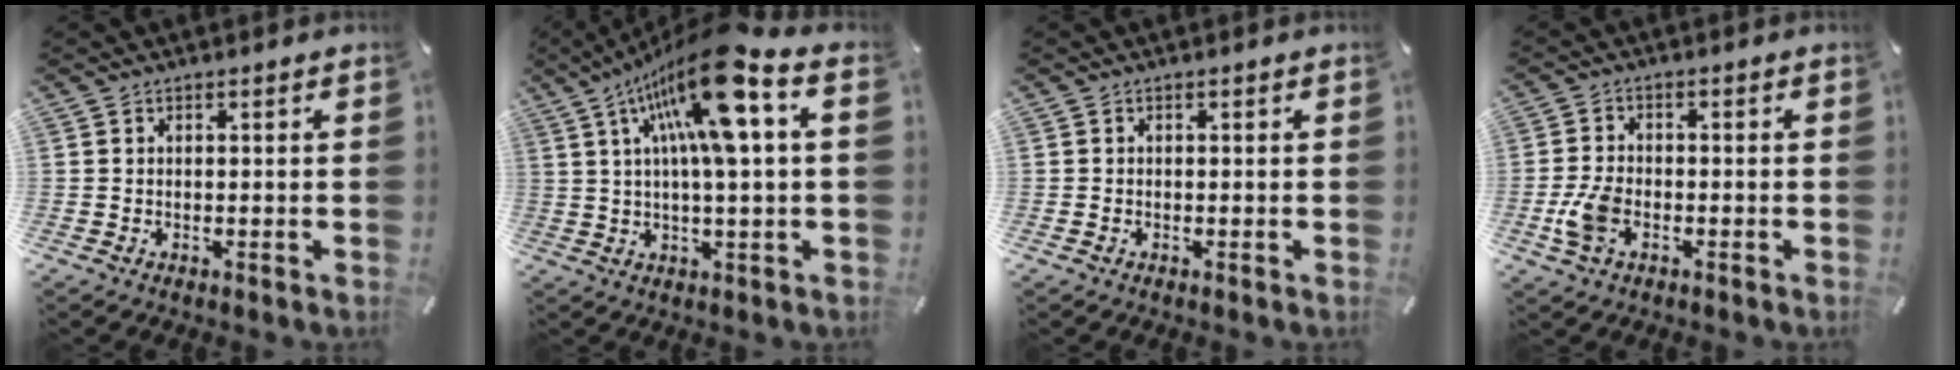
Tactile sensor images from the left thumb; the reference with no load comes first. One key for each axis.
{"total": 17.3, "fx": 6.7, "fy": 3.7, "fz": 15.6, "tx": -0.290, "ty": -0.024, "tz": 0.099}
{"total": 0.5, "fx": -0.3, "fy": 0.3, "fz": 0.3, "tx": -0.006, "ty": 0.001, "tz": -0.006}
{"total": 6.4, "fx": -2.1, "fy": 4.1, "fz": 4.5, "tx": -0.104, "ty": 0.005, "tz": -0.041}